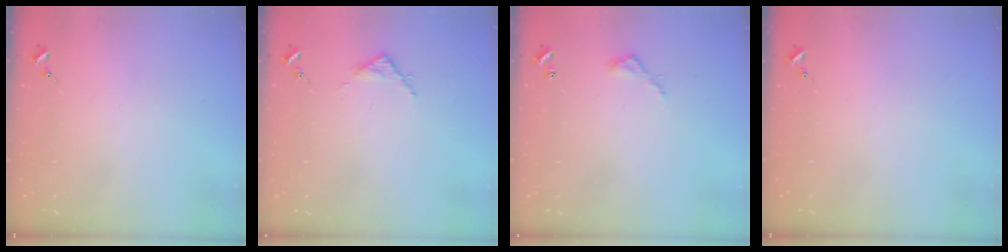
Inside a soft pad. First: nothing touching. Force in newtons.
{"total": 2.8, "press": 2.8, "slide": 0.4}
{"total": 3.9, "press": 3.9, "slide": 0.3}
{"total": 0.0}